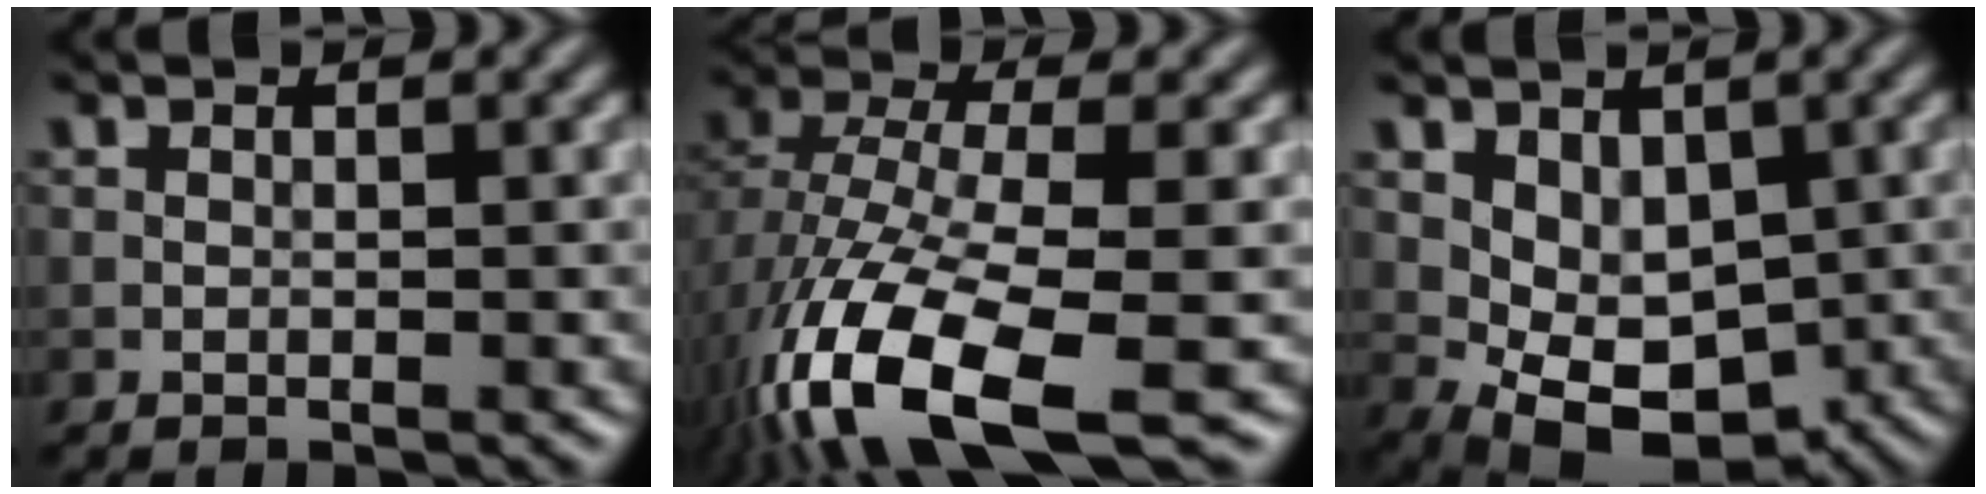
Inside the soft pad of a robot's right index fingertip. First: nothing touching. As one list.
[{"total": 14.0, "force": [-6.7, 5.0, 11.2], "torque": [-0.239, -0.019, -0.116]}, {"total": 6.1, "force": [-0.5, 4.1, 4.5], "torque": [-0.075, -0.011, -0.002]}]